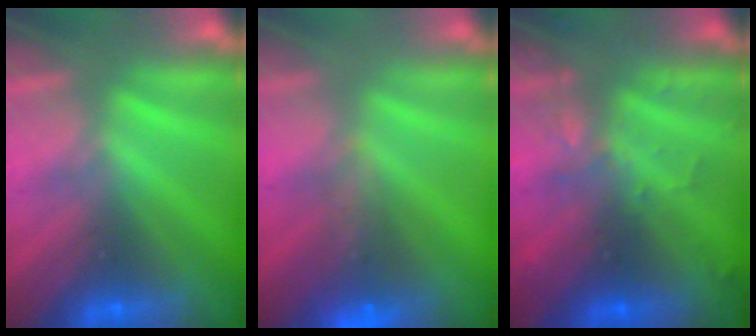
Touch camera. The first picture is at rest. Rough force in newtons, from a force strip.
{"total": 8.2}
{"total": 2.8}